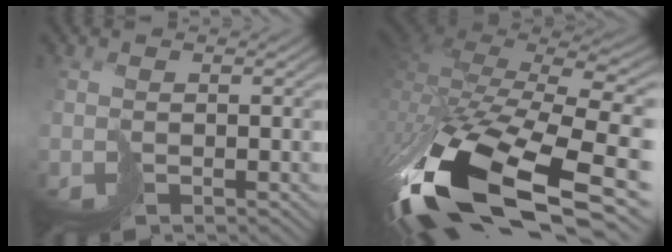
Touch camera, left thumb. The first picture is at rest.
{"total": 15.8, "force": [-6.5, 6.5, 12.8], "torque": [-0.304, -0.011, -0.112]}